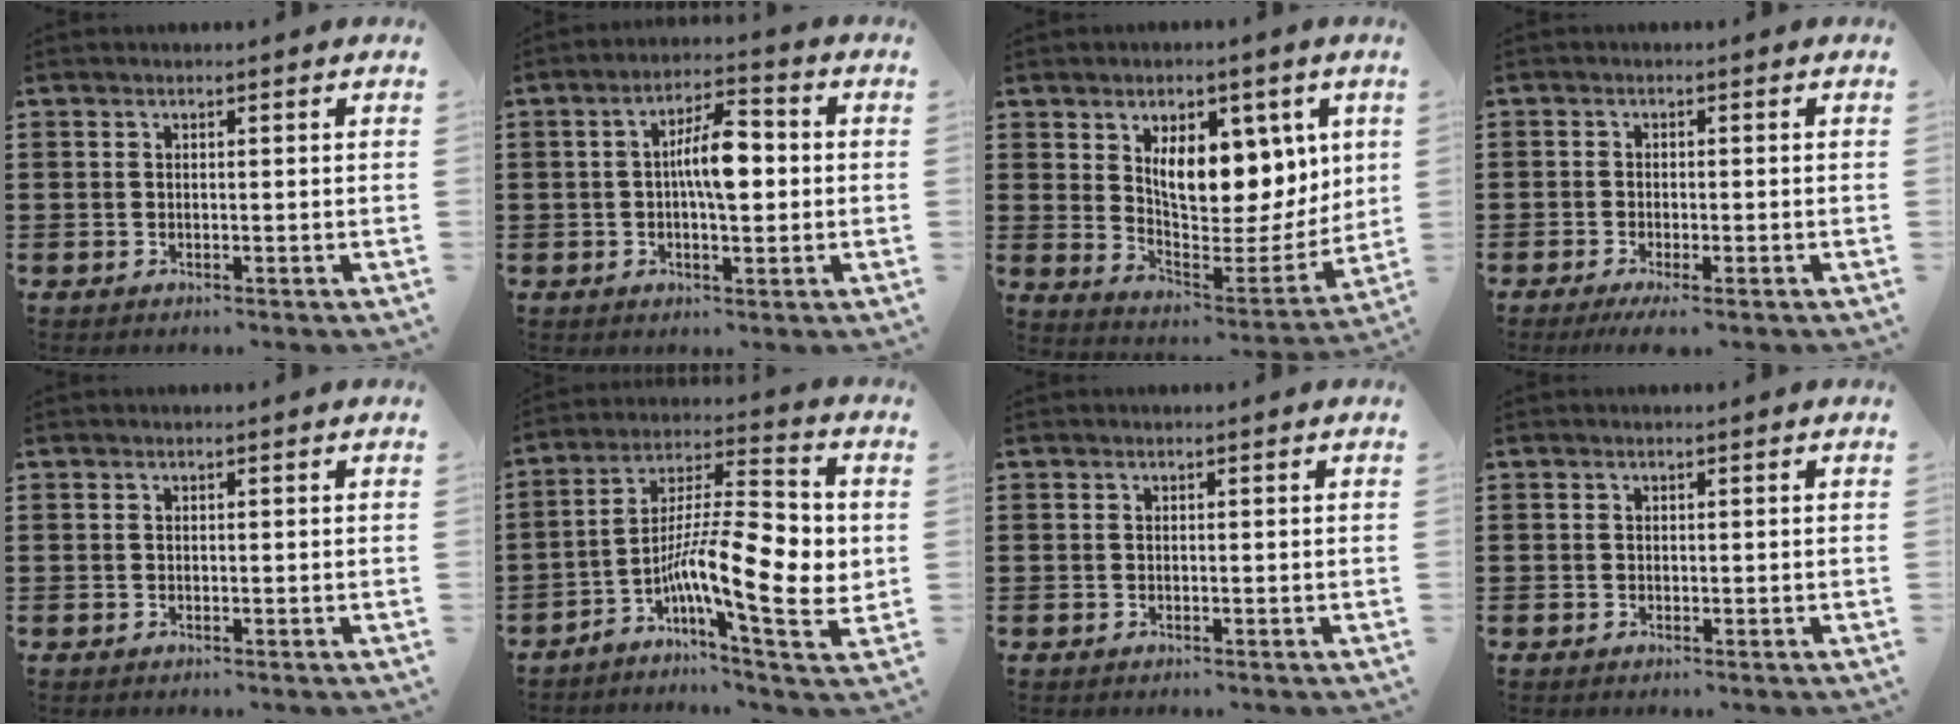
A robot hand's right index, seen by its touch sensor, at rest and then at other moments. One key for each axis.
{"total": 7.1, "fx": 0.2, "fy": 2.4, "fz": 6.7, "tx": -0.113, "ty": 0.006, "tz": -0.001}
{"total": 10.6, "fx": 4.8, "fy": 5.6, "fz": 7.6, "tx": -0.112, "ty": -0.030, "tz": 0.079}
{"total": 1.8, "fx": -1.6, "fy": 0.0, "fz": 0.8, "tx": -0.015, "ty": 0.001, "tz": -0.030}
{"total": 0.0}
{"total": 13.9, "fx": -2.0, "fy": 3.4, "fz": 13.3, "tx": -0.242, "ty": -0.025, "tz": -0.041}
{"total": 0.0}
{"total": 0.0}